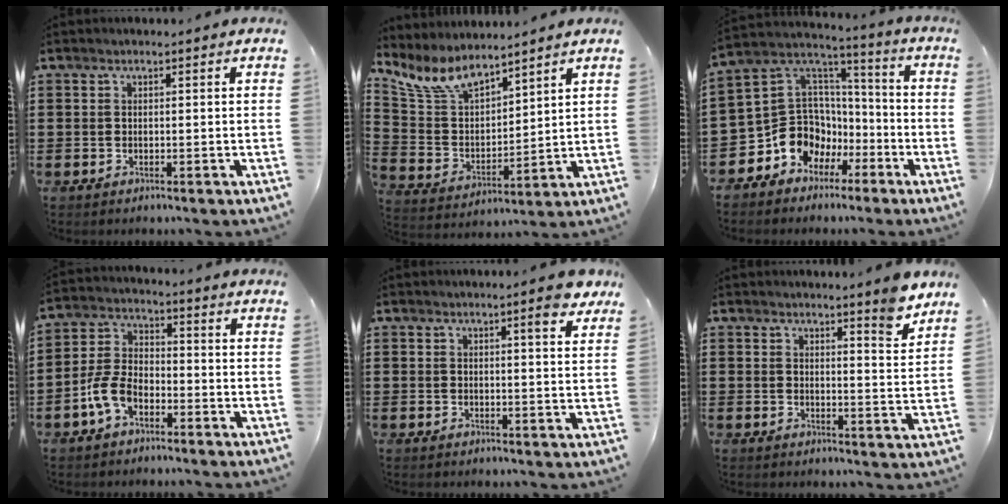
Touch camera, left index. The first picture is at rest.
{"total": 8.8, "force": [7.1, 3.2, 4.1], "torque": [-0.109, -0.022, 0.131]}
{"total": 10.5, "force": [-4.7, 9.1, 2.1], "torque": [-0.087, -0.008, -0.081]}
{"total": 6.6, "force": [-3.6, 3.6, 4.3], "torque": [-0.114, 0.004, -0.078]}
{"total": 3.6, "force": [2.7, 0.3, 2.4], "torque": [-0.038, -0.007, 0.044]}
{"total": 4.5, "force": [4.2, -0.3, 1.7], "torque": [-0.023, -0.028, 0.070]}